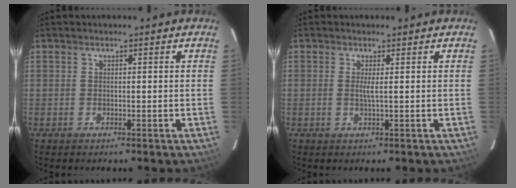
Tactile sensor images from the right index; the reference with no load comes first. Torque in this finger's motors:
{"motor_torque": [0.00, 0.05, 0.03, 0.04]}